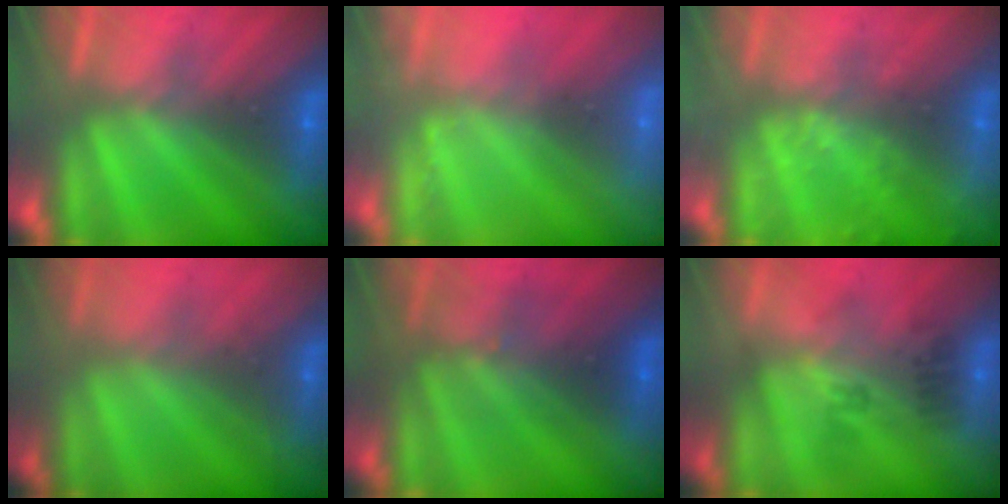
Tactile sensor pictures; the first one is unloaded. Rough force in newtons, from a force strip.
{"total": 2.6}
{"total": 2.4}
{"total": 1.8}
{"total": 2.8}
{"total": 2.4}